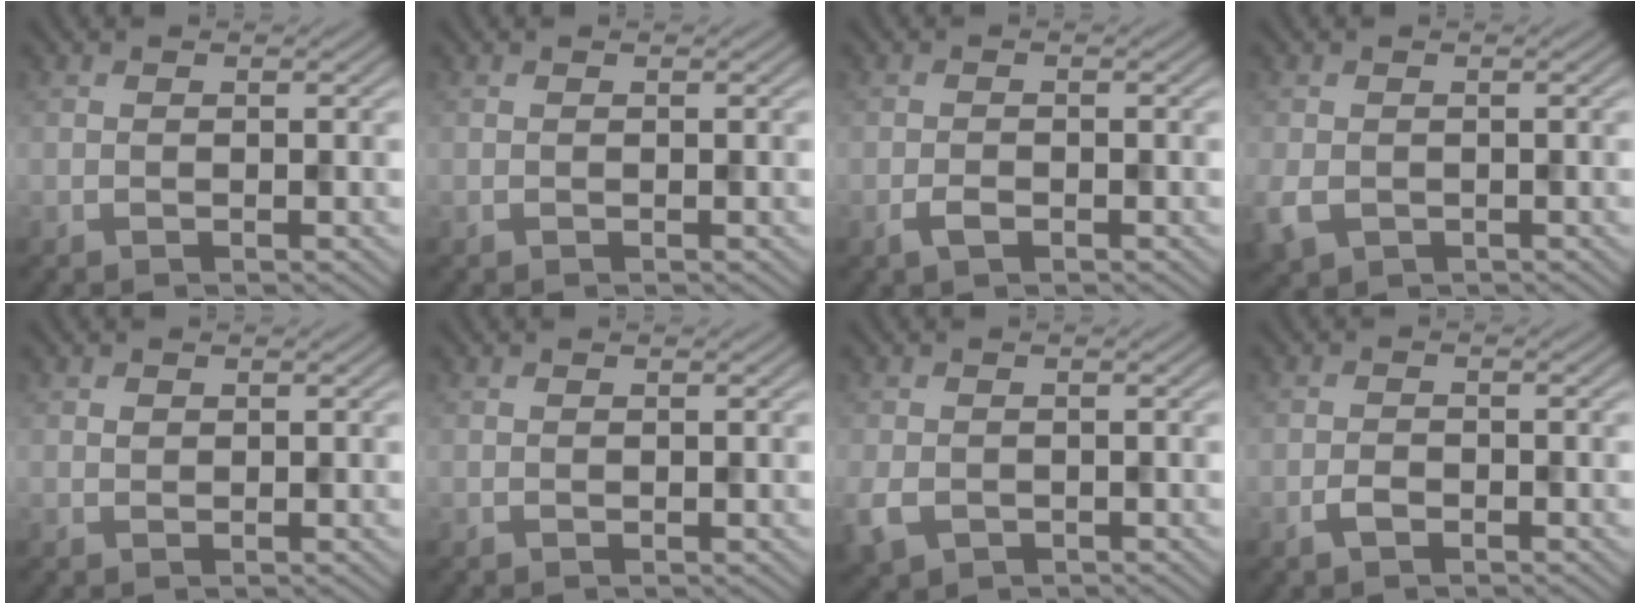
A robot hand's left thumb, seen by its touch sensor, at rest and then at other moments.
{"total": 0.0}
{"total": 1.7, "force": [-0.9, 0.8, 1.1], "torque": [-0.024, -0.001, -0.019]}
{"total": 3.3, "force": [-1.2, 2.5, 1.8], "torque": [-0.055, -0.016, -0.027]}
{"total": 0.7, "force": [0.4, 0.6, 0.2], "torque": [-0.007, -0.002, 0.006]}
{"total": 0.0}
{"total": 3.4, "force": [-1.3, 2.6, 1.8], "torque": [-0.056, -0.016, -0.029]}
{"total": 1.7, "force": [-1.0, 0.9, 1.0], "torque": [-0.021, 0.000, -0.022]}